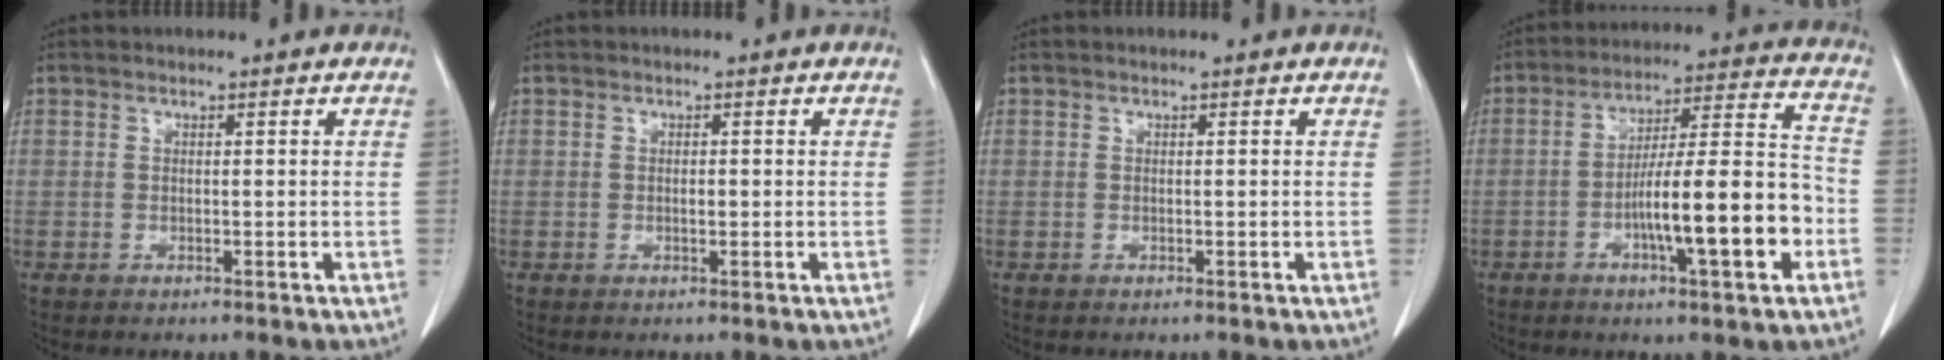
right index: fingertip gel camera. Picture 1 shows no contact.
{"total": 0.8, "force": [-0.1, 0.3, 0.7], "torque": [-0.013, 0.000, 0.000]}
{"total": 0.0}
{"total": 15.2, "force": [-4.8, 1.6, 14.3], "torque": [-0.229, 0.013, -0.074]}